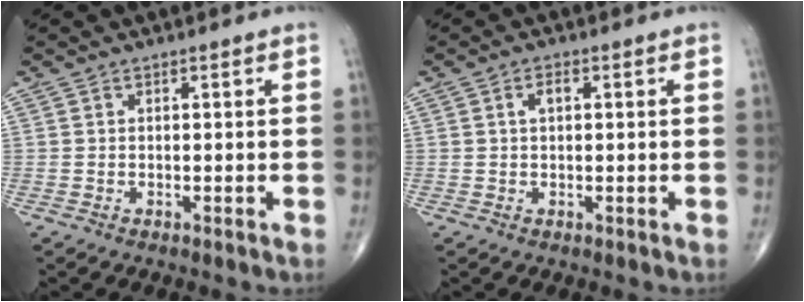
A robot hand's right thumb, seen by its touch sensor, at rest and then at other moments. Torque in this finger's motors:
{"motor_torque": [0.08, 0.24, 0.23, 0.16, 0.00]}